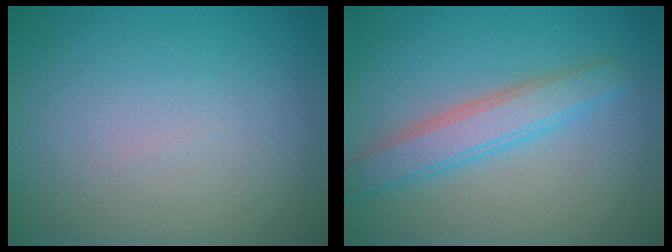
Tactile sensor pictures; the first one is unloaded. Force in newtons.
{"total": 3.6, "press": 3.6, "slide": 0.1}